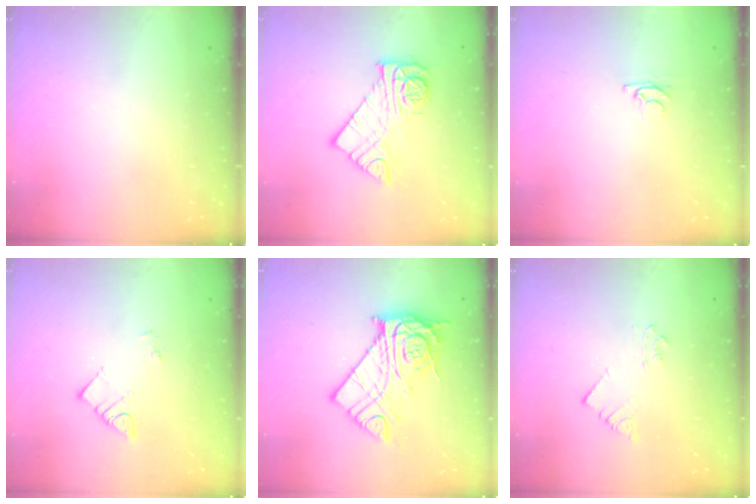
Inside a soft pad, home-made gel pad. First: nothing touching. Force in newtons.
{"total": 11.4, "press": 11.4, "slide": 1.0}
{"total": 3.1, "press": 3.0, "slide": 0.4}
{"total": 3.8, "press": 3.8, "slide": 0.4}
{"total": 16.4, "press": 16.4, "slide": 1.2}
{"total": 2.5, "press": 2.5, "slide": 0.2}